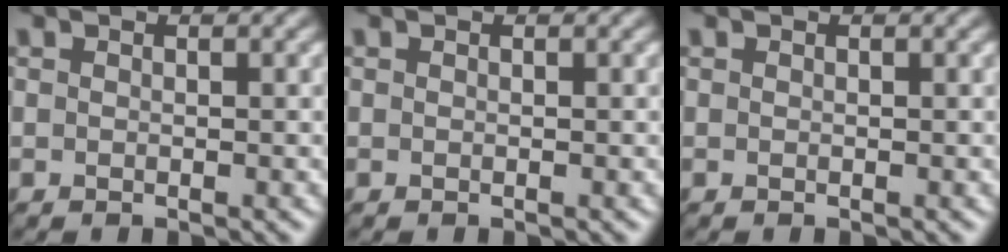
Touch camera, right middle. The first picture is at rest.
{"total": 0.0}
{"total": 0.0}